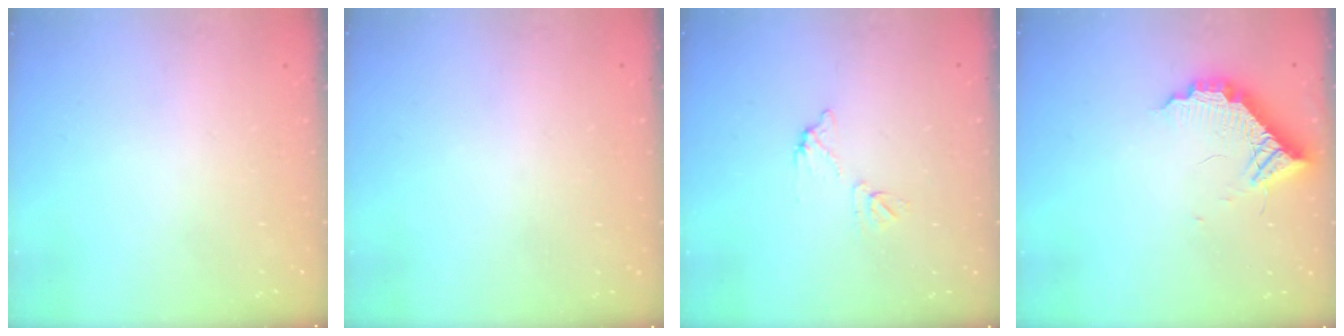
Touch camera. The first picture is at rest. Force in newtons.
{"total": 3.0, "press": 3.0, "slide": 0.5}
{"total": 6.1, "press": 6.1, "slide": 0.4}
{"total": 11.5, "press": 11.4, "slide": 0.8}